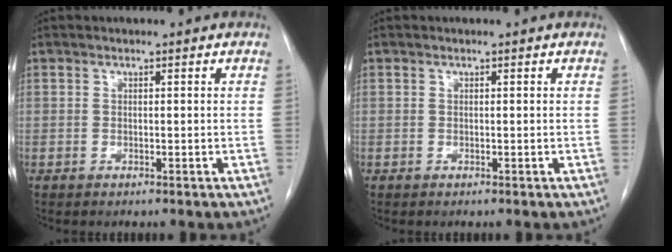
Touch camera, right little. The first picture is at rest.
{"total": 0.0}